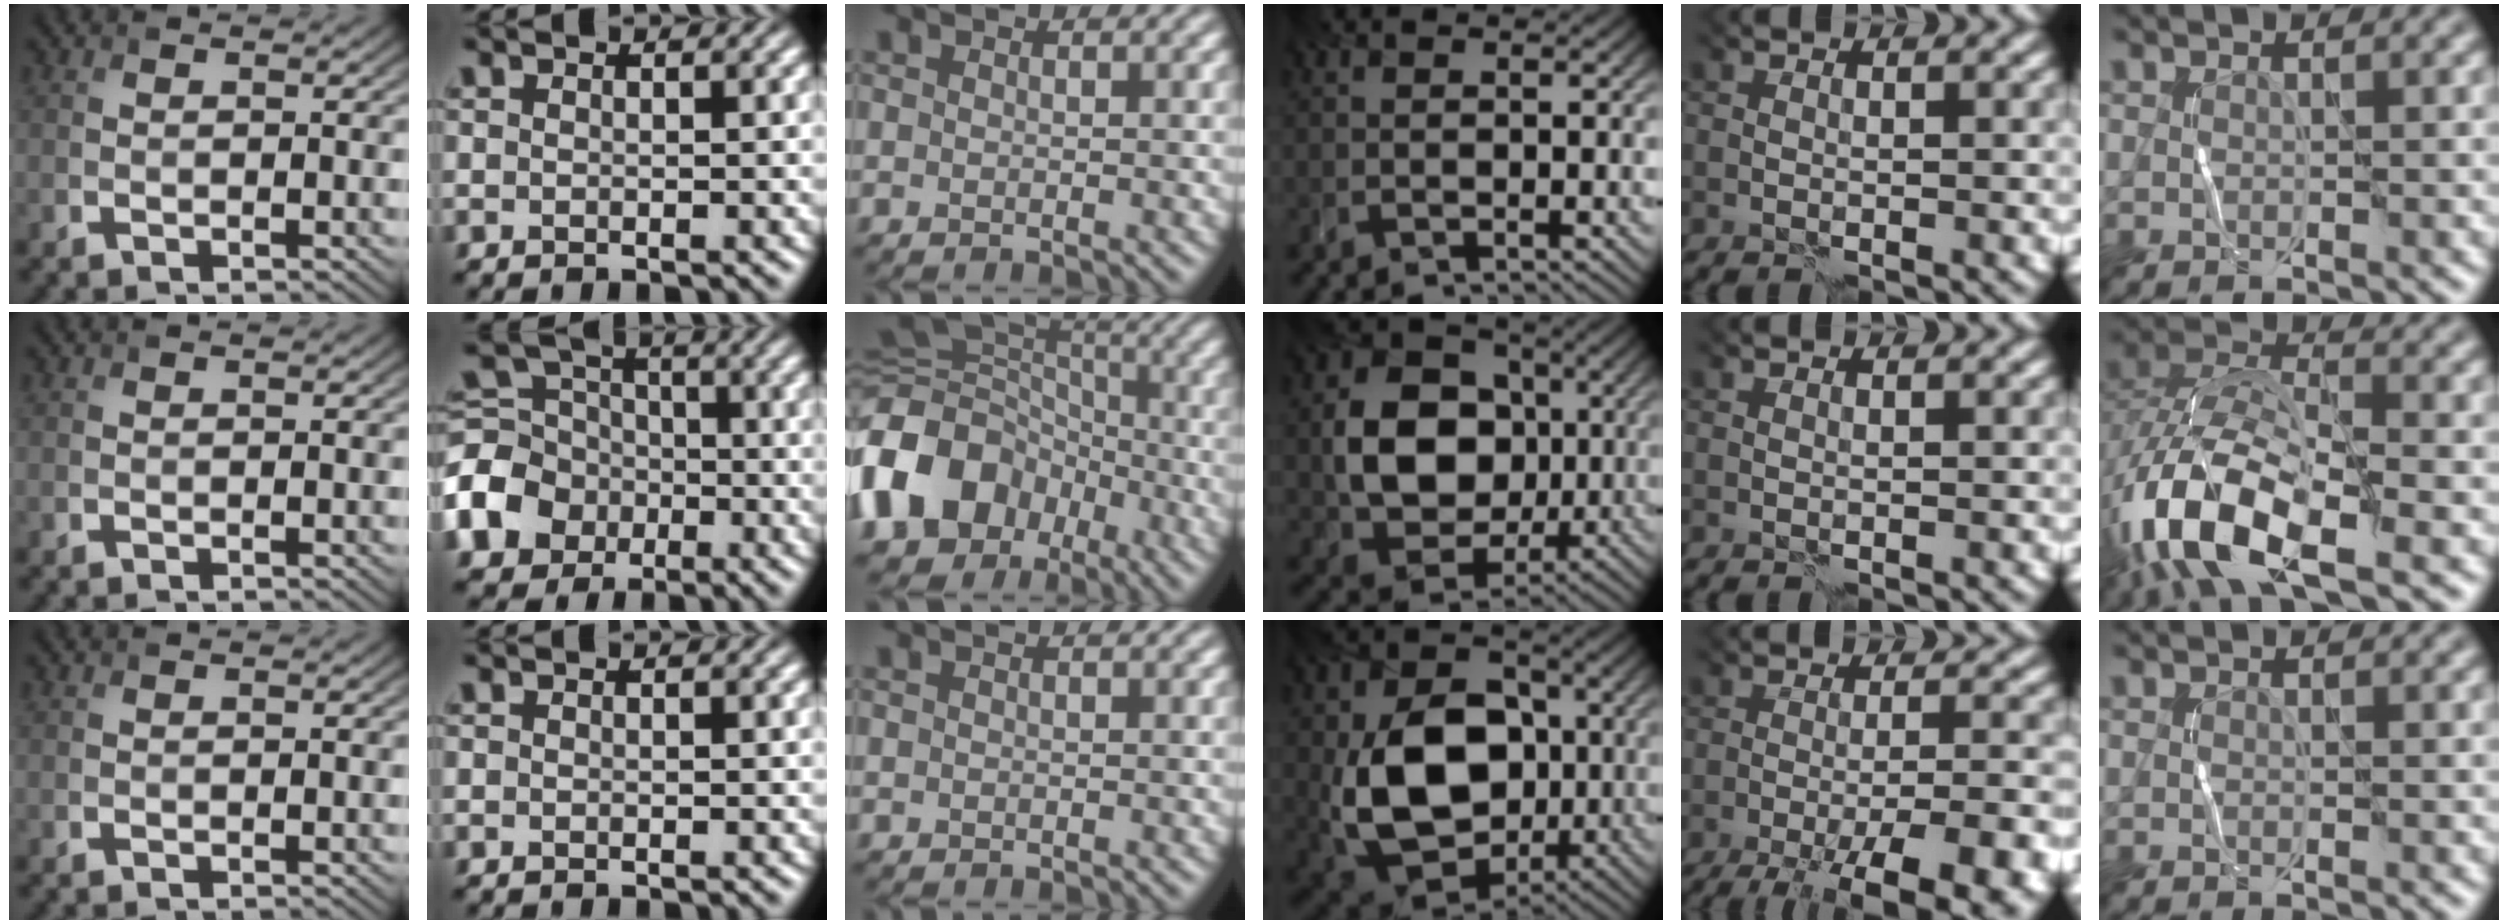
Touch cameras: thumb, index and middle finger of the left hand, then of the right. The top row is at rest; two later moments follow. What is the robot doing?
{"motion": "wrap", "object": "cellophane"}